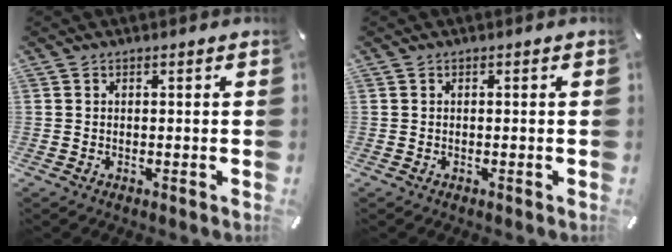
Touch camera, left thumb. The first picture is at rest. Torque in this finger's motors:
{"motor_torque": [0.00, 0.00, 0.00, 0.00, 0.00]}